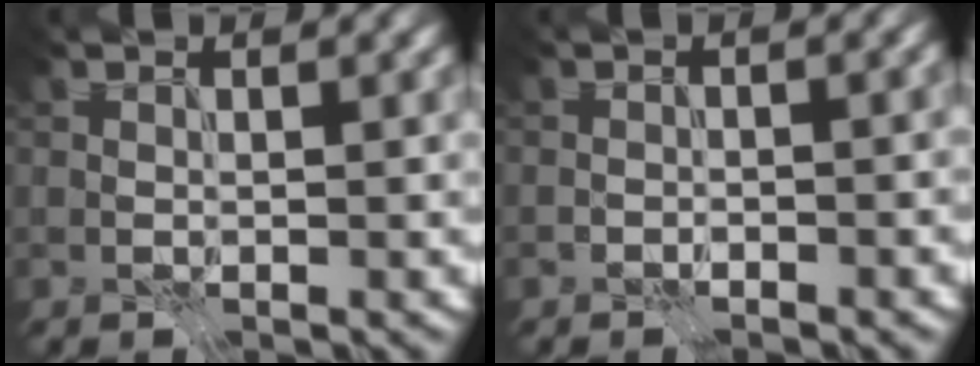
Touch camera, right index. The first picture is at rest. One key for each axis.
{"total": 1.7, "fx": -0.3, "fy": 0.6, "fz": 1.6, "tx": -0.004, "ty": 0.007, "tz": -0.012}